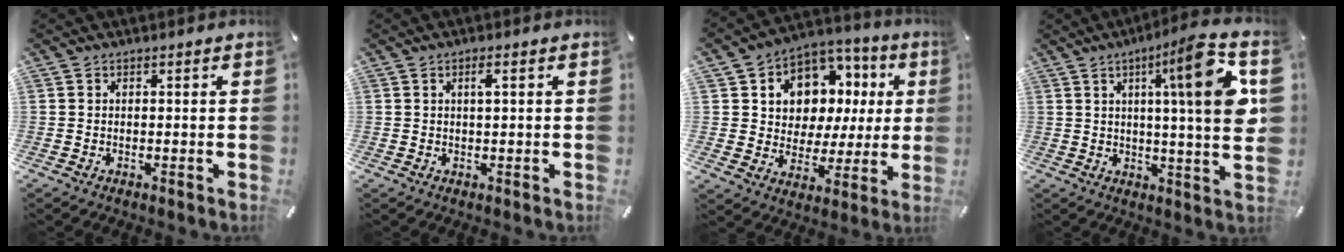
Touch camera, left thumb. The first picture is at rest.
{"total": 2.1, "force": [0.6, 0.3, 2.0], "torque": [-0.040, 0.002, 0.009]}
{"total": 10.2, "force": [3.8, 9.1, 2.5], "torque": [-0.049, -0.038, 0.079]}
{"total": 17.6, "force": [5.7, 1.5, 16.6], "torque": [-0.251, -0.027, 0.066]}